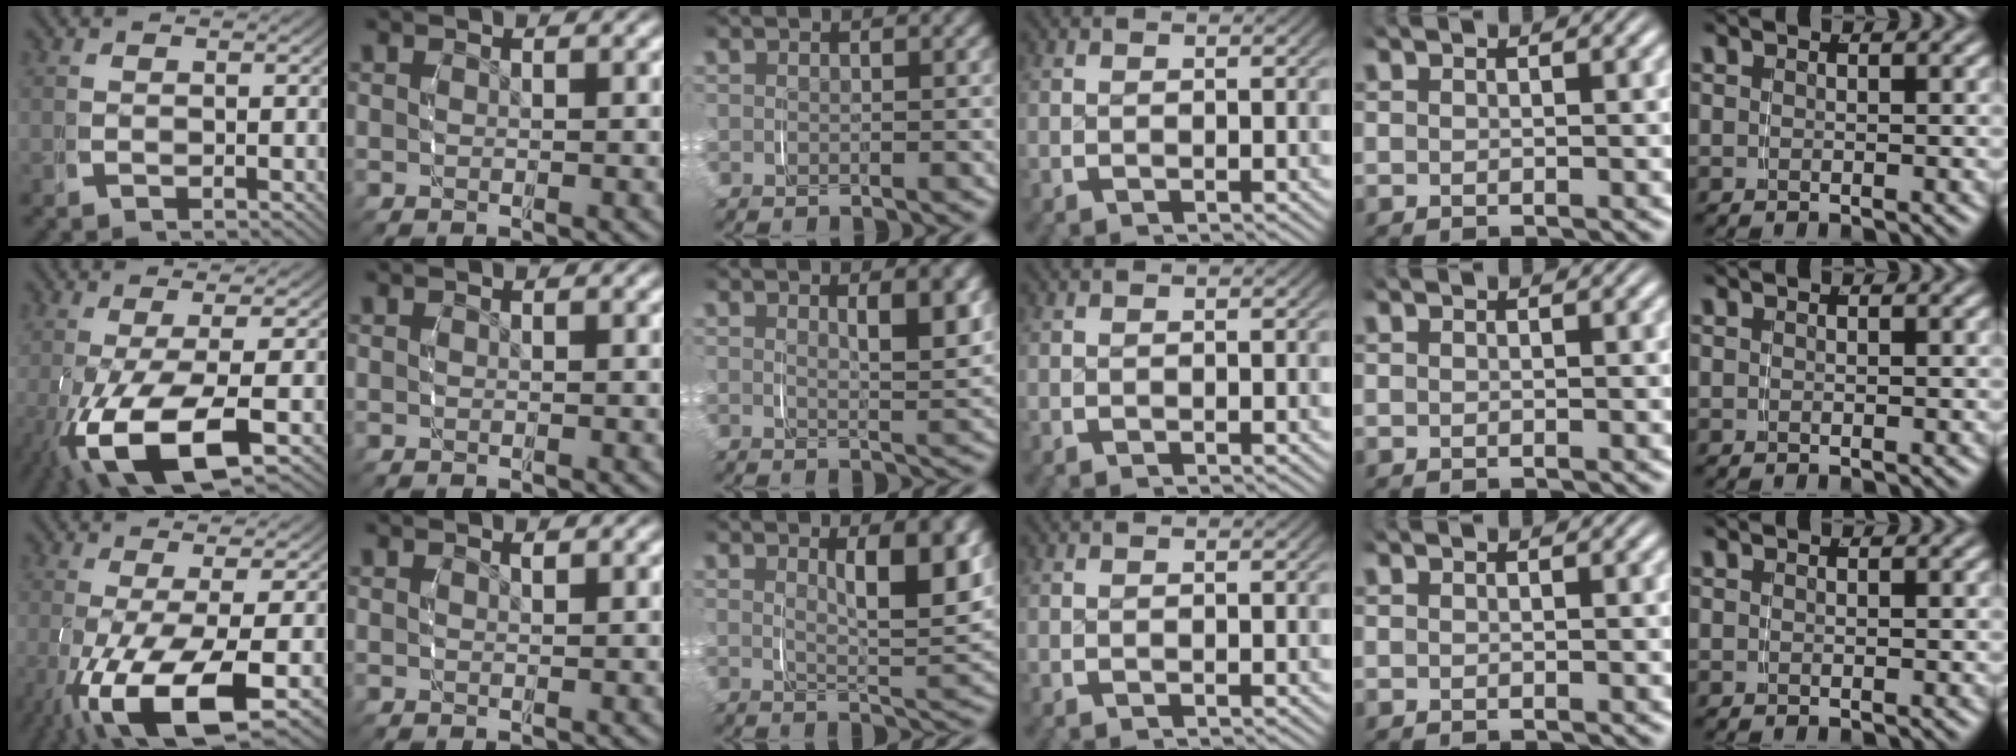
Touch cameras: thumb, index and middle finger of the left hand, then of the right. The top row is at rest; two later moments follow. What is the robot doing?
{"motion": "grasp_and_lifting", "object": "phone"}